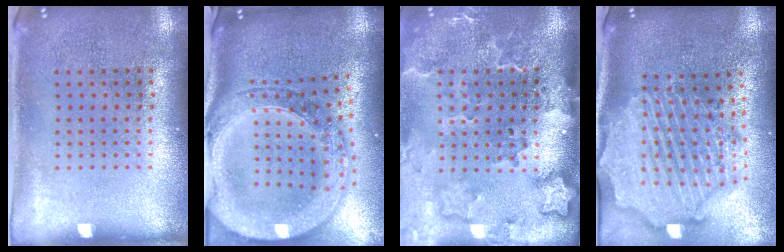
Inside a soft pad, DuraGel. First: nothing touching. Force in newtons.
{"total": 4.1, "press": 3.1, "slide": 2.6}
{"total": 3.0, "press": 2.3, "slide": 1.9}
{"total": 3.4, "press": 2.9, "slide": 1.7}